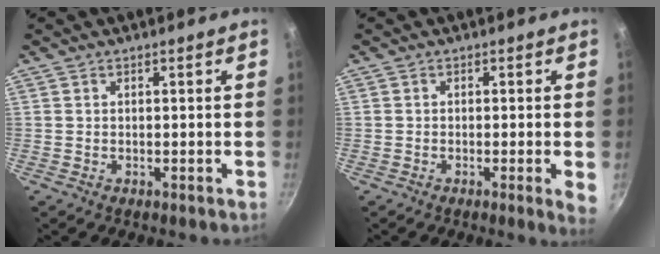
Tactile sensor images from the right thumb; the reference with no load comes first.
{"total": 3.5, "force": [-0.7, 0.1, 3.4], "torque": [-0.045, -0.008, -0.008]}